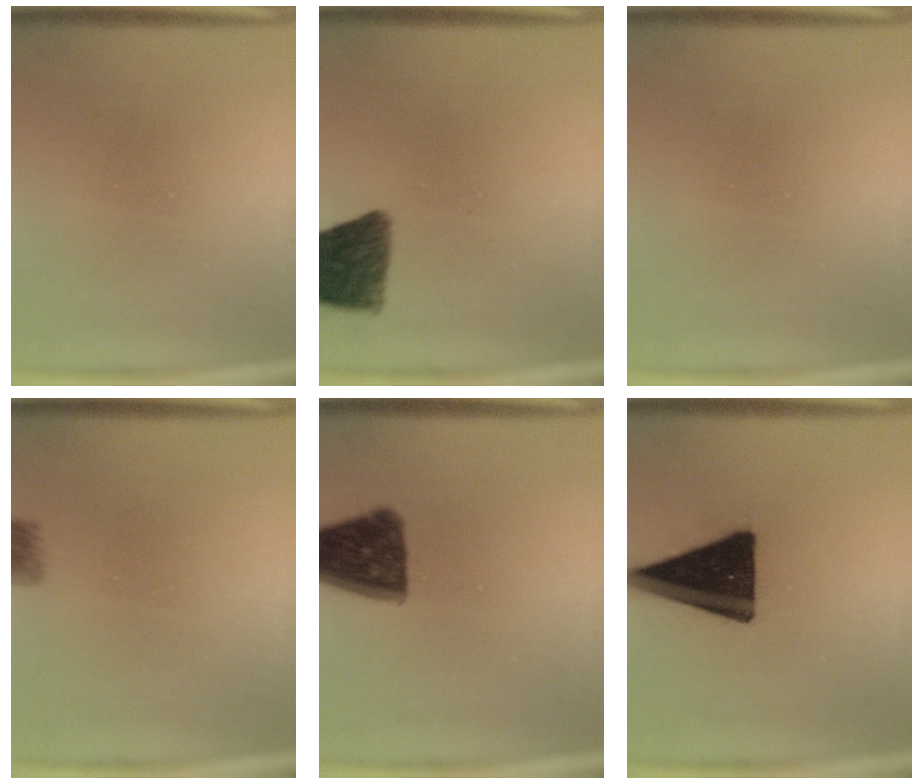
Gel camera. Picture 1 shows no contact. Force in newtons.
{"total": 10.9}
{"total": 0.0}
{"total": 3.0}
{"total": 12.0}
{"total": 19.4}